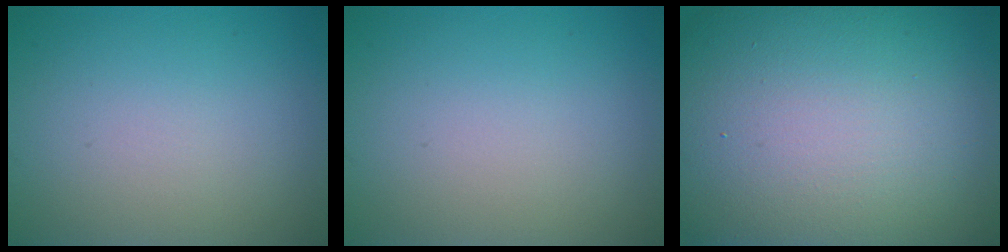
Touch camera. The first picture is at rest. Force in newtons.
{"total": 0.0}
{"total": 25.8, "press": 25.7, "slide": 1.5}